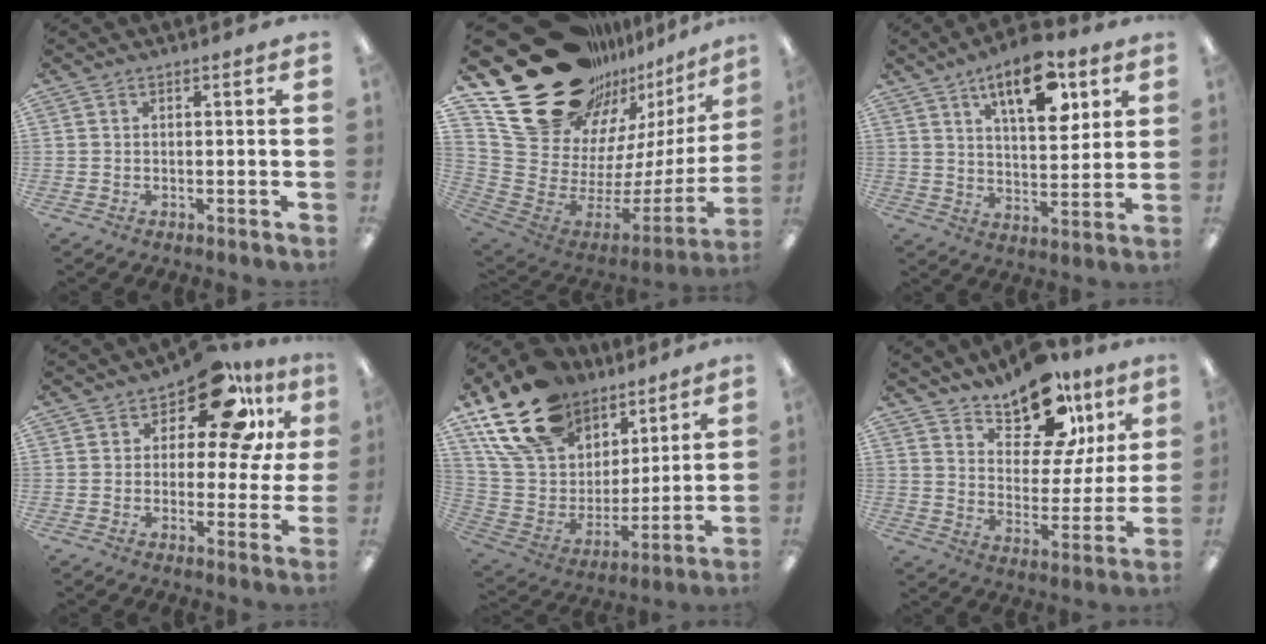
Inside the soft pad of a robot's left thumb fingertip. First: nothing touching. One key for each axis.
{"total": 30.0, "fx": 19.5, "fy": 16.5, "fz": 15.6, "tx": -0.229, "ty": -0.161, "tz": 0.408}
{"total": 14.8, "fx": 8.2, "fy": 6.7, "fz": 10.4, "tx": -0.140, "ty": -0.035, "tz": 0.135}
{"total": 14.4, "fx": 8.6, "fy": 6.6, "fz": 9.6, "tx": -0.139, "ty": -0.050, "tz": 0.145}
{"total": 20.7, "fx": 14.0, "fy": 12.7, "fz": 8.6, "tx": -0.172, "ty": -0.071, "tz": 0.263}
{"total": 16.1, "fx": 12.0, "fy": 7.6, "fz": 7.6, "tx": -0.107, "ty": -0.076, "tz": 0.210}